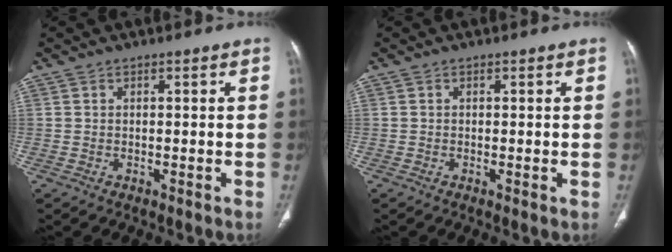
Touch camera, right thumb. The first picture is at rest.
{"total": 0.5, "force": [-0.1, 0.1, 0.5], "torque": [-0.013, -0.003, -0.004]}